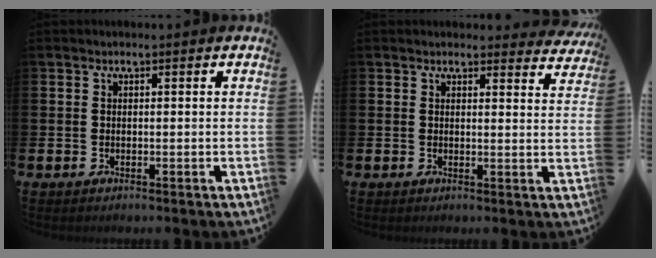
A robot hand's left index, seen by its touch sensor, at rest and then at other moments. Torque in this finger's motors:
{"motor_torque": [0.86, -1.28, 0.39, 0.00]}